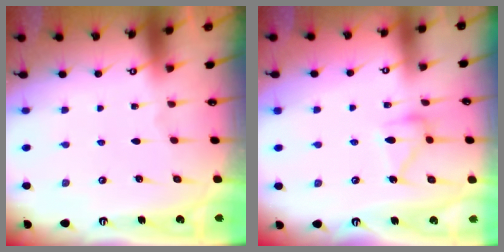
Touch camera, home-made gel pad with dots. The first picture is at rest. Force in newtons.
{"total": 12.1, "press": 12.1, "slide": 0.3}